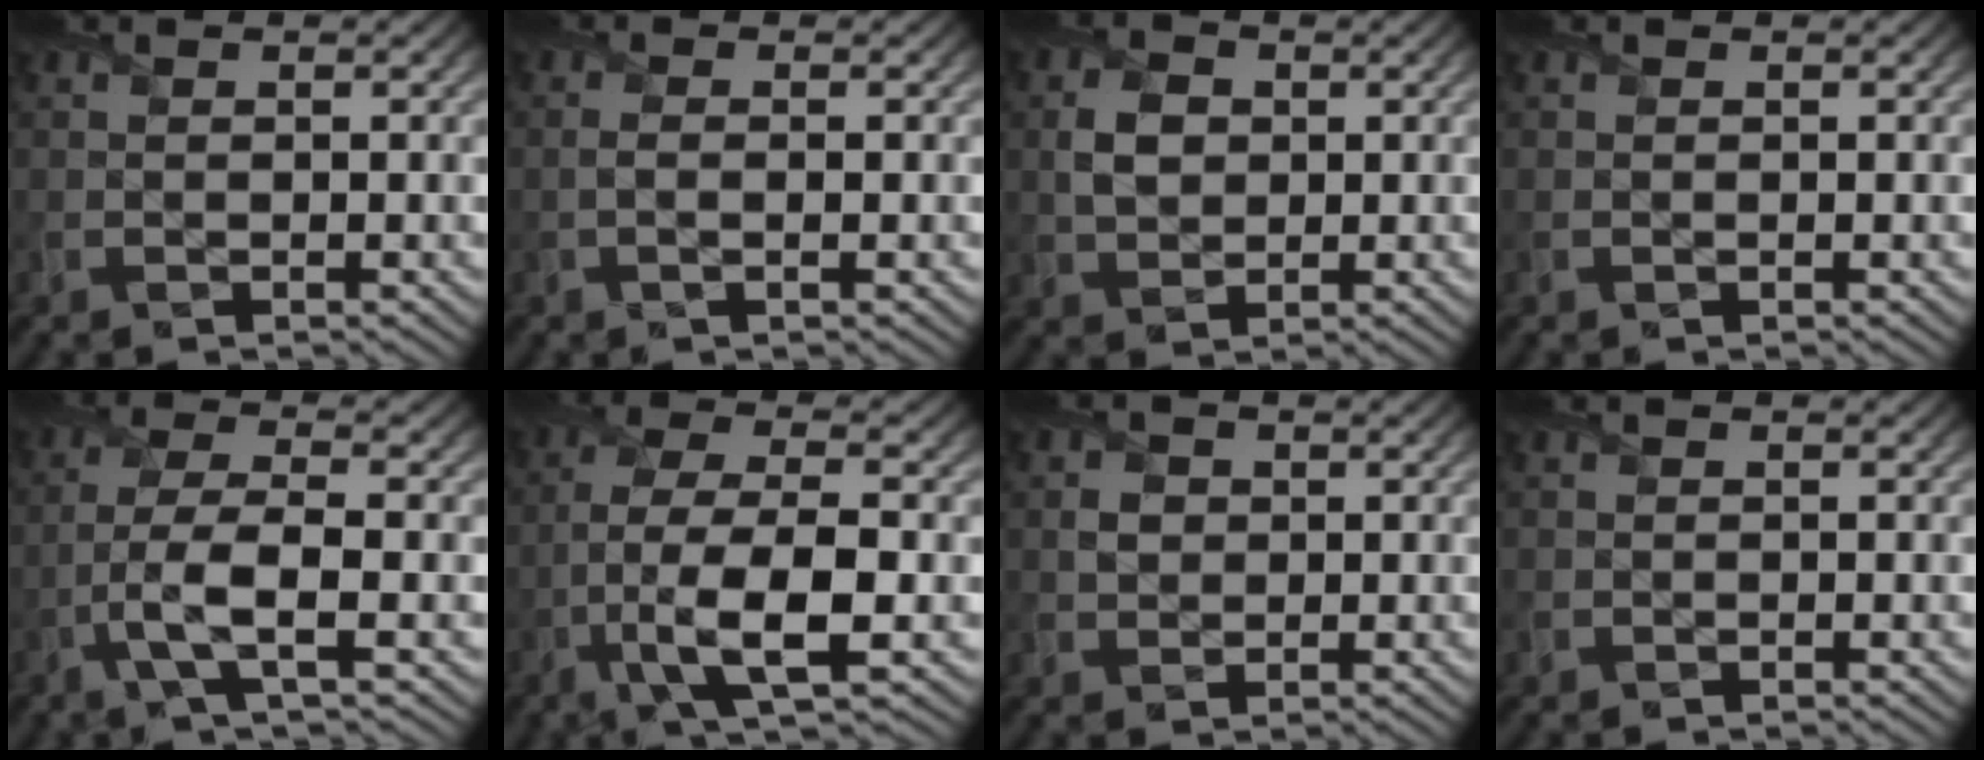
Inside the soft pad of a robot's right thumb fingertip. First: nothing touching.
{"total": 1.2, "force": [-0.1, 0.3, 1.2], "torque": [-0.027, 0.000, -0.004]}
{"total": 3.8, "force": [0.6, 3.0, 2.3], "torque": [-0.055, 0.001, 0.005]}
{"total": 0.0}
{"total": 5.9, "force": [-2.1, 1.4, 5.4], "torque": [-0.116, 0.009, -0.053]}
{"total": 9.5, "force": [-3.1, 3.0, 8.5], "torque": [-0.171, 0.002, -0.067]}
{"total": 2.0, "force": [0.3, 1.8, 0.8], "torque": [-0.019, -0.002, 0.002]}
{"total": 0.5, "force": [-0.2, 0.5, 0.0], "torque": [0.001, -0.005, -0.006]}